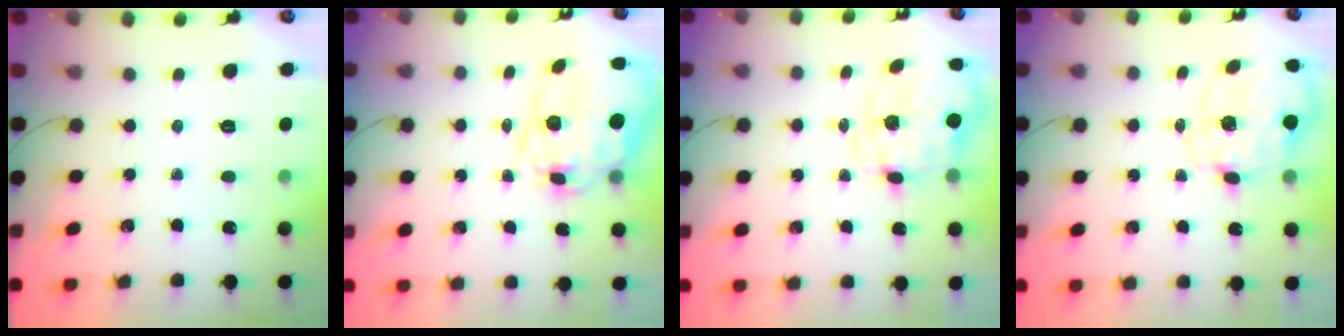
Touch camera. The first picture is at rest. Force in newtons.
{"total": 16.8, "press": 16.6, "slide": 3.1}
{"total": 3.7, "press": 3.2, "slide": 1.9}
{"total": 2.5, "press": 2.4, "slide": 0.8}